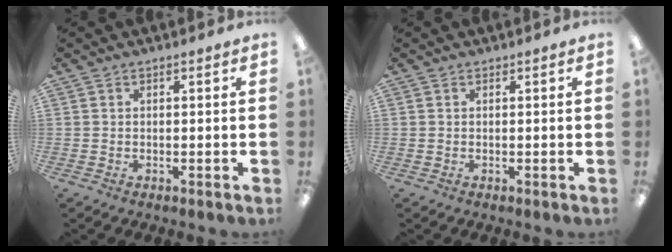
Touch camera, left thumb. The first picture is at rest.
{"total": 0.0}